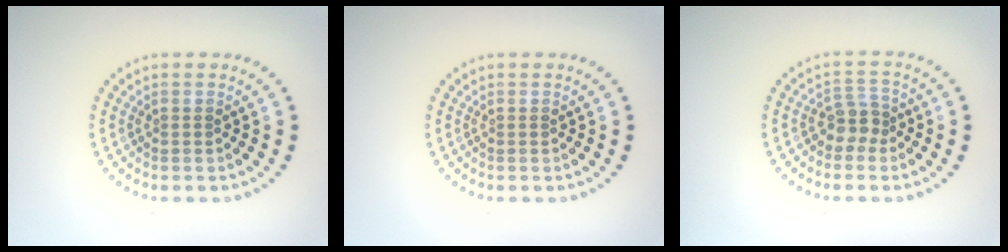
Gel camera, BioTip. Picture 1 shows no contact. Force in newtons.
{"total": 0.0}
{"total": 2.2, "press": 1.6, "slide": 1.4}